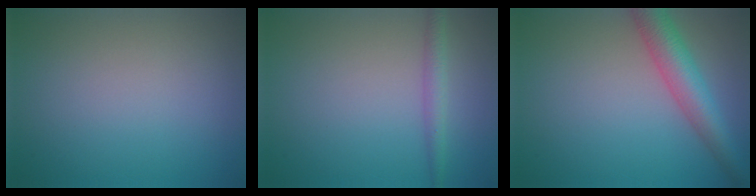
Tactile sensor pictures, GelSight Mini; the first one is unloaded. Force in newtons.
{"total": 1.8, "press": 1.8, "slide": 0.1}
{"total": 5.1, "press": 5.1, "slide": 0.2}